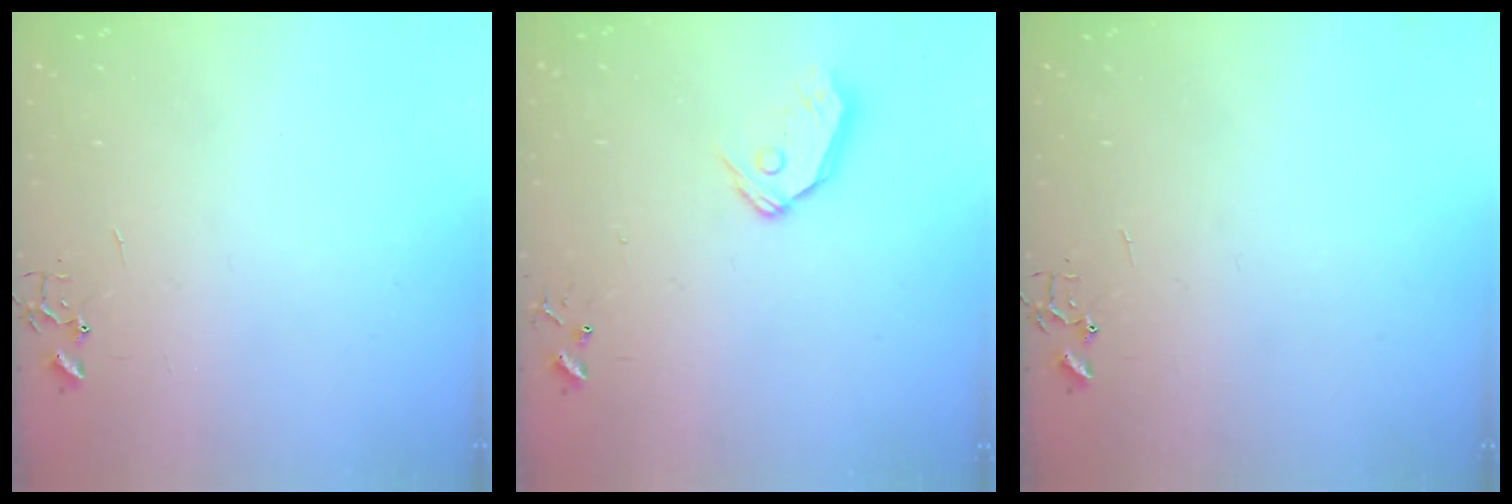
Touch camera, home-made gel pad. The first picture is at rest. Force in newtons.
{"total": 9.3, "press": 9.2, "slide": 1.2}
{"total": 0.0}